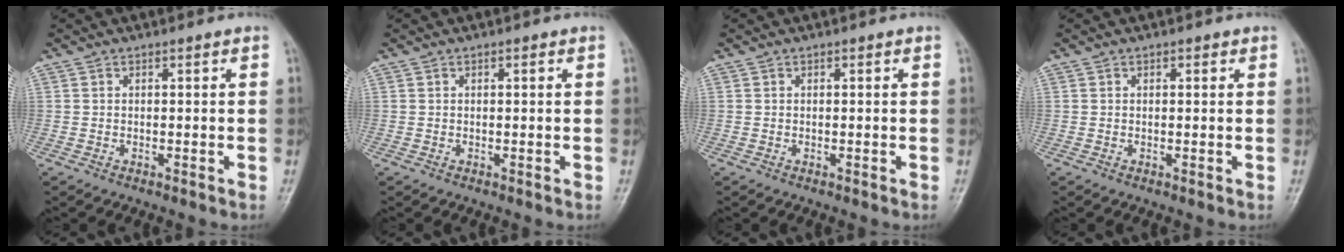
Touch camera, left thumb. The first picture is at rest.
{"total": 0.5, "force": [0.2, 0.2, 0.5], "torque": [-0.006, 0.001, 0.002]}
{"total": 0.0}
{"total": 0.8, "force": [0.4, 0.5, 0.5], "torque": [-0.002, -0.001, 0.003]}